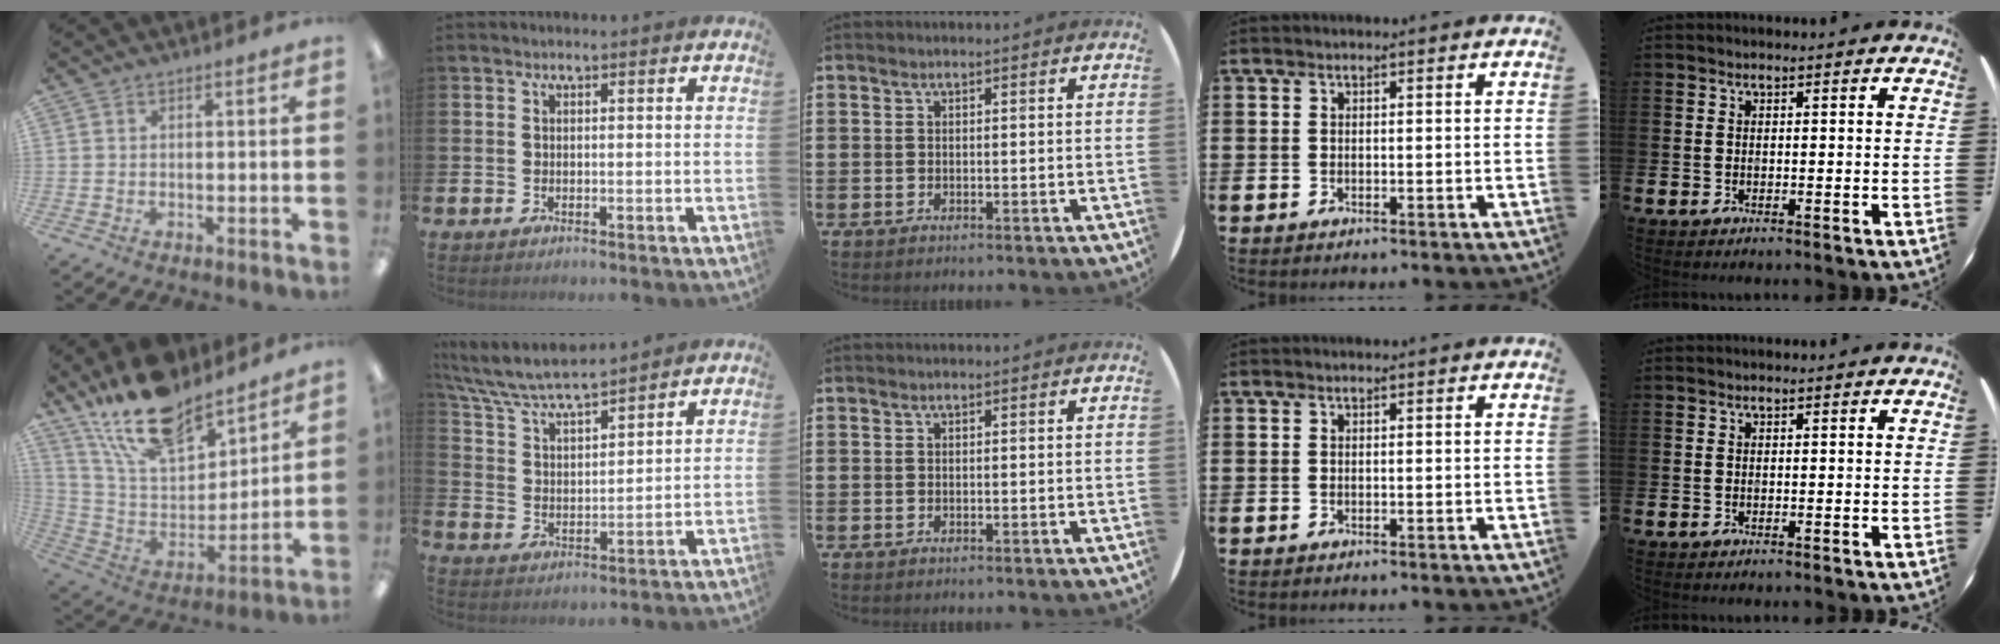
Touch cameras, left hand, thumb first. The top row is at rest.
{"thumb": {"total": 19.7, "force": [15.8, 7.9, 8.6], "torque": [-0.174, -0.093, 0.284]}, "index": {"total": 7.4, "force": [7.0, 0.7, 2.3], "torque": [-0.075, -0.043, 0.123]}}